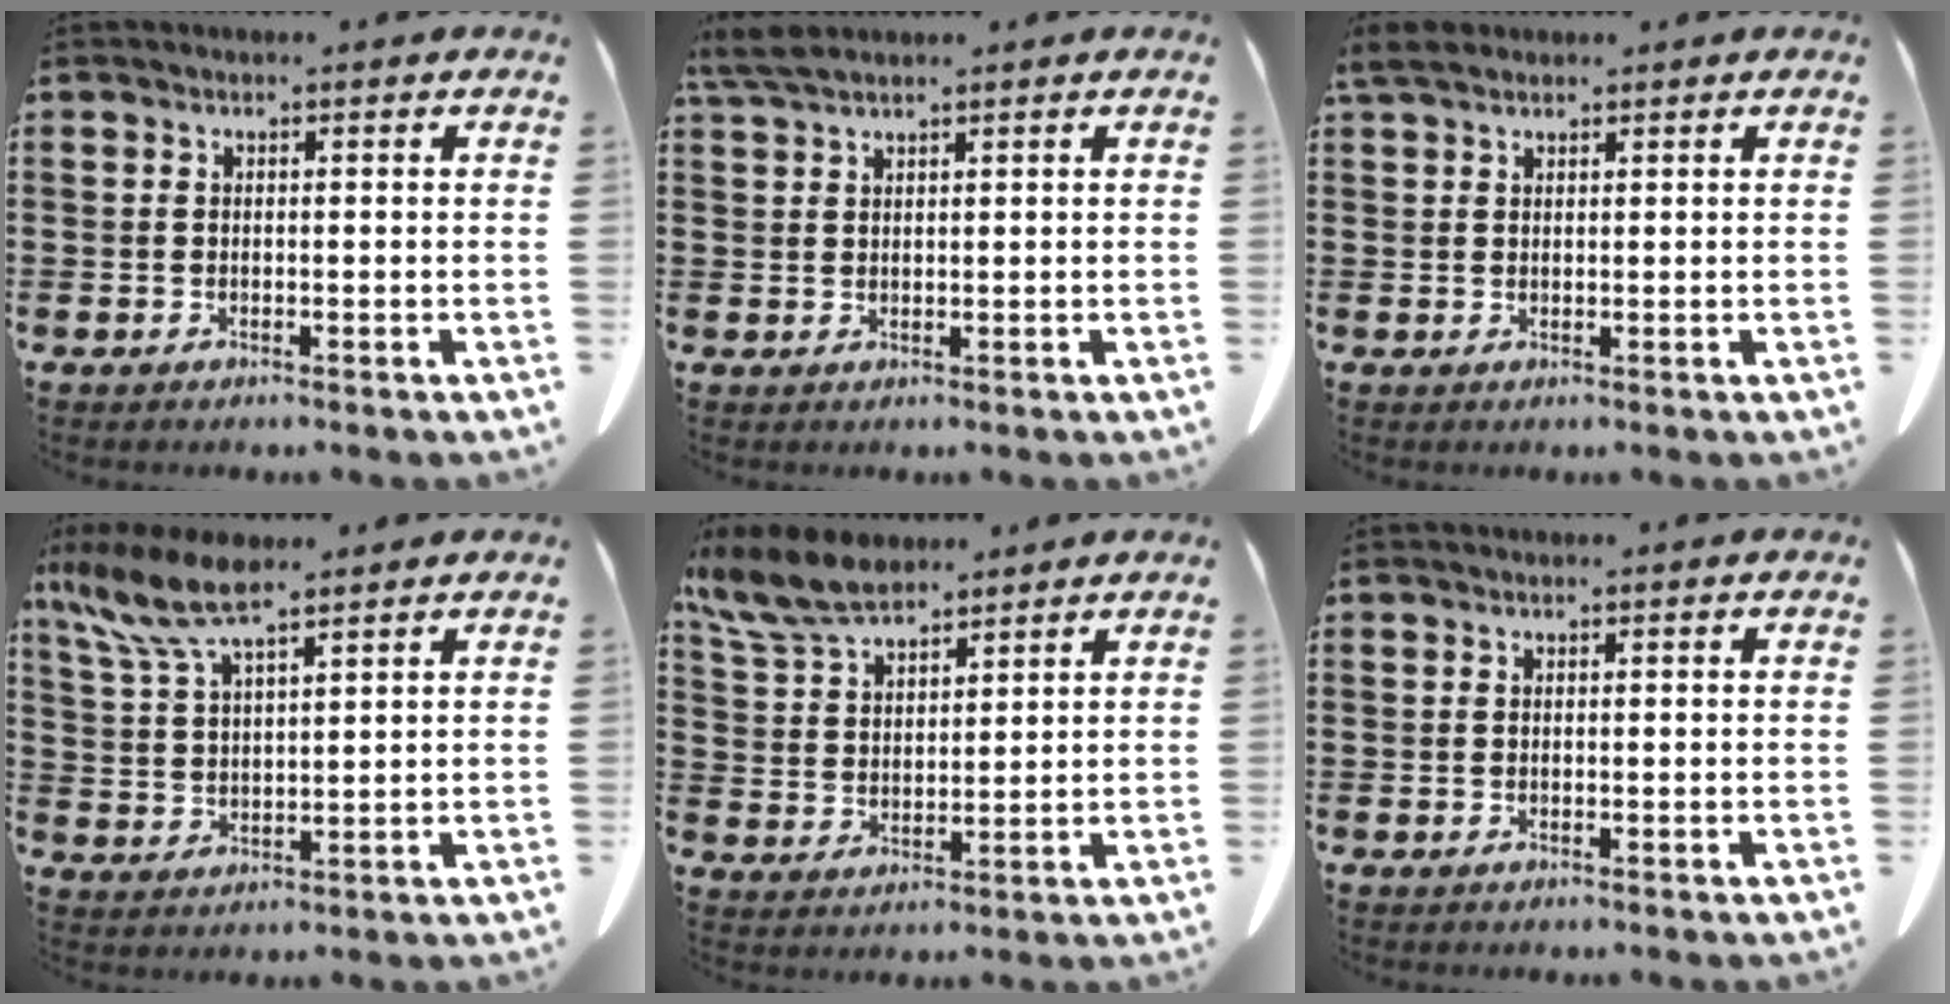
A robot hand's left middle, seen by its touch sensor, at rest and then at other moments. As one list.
[{"total": 2.7, "force": [2.1, 0.4, 1.7], "torque": [-0.038, 0.001, 0.039]}, {"total": 2.6, "force": [2.0, 0.9, 1.4], "torque": [-0.035, 0.006, 0.039]}, {"total": 9.0, "force": [6.3, 2.5, 5.9], "torque": [-0.145, -0.016, 0.112]}, {"total": 8.2, "force": [6.7, 2.8, 3.7], "torque": [-0.096, -0.010, 0.128]}, {"total": 0.0}]